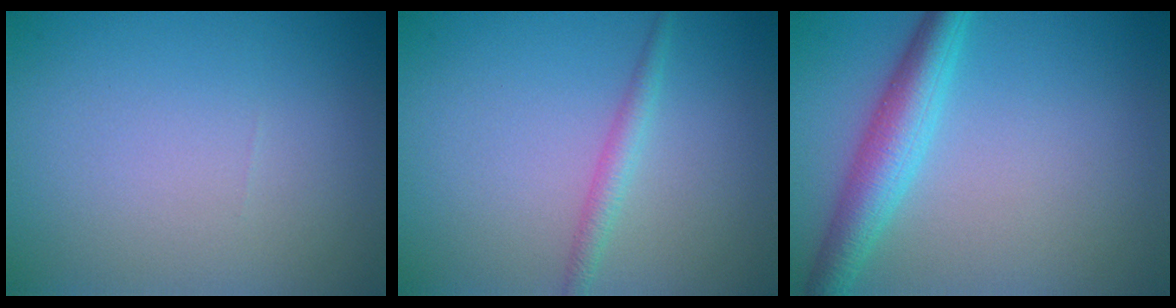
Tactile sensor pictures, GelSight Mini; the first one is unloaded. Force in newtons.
{"total": 1.6, "press": 1.6, "slide": 0.1}
{"total": 4.2, "press": 4.2, "slide": 0.1}